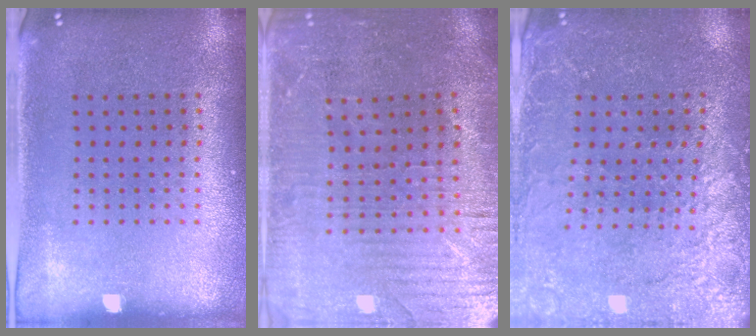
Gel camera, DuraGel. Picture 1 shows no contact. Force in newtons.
{"total": 2.2, "press": 2.2, "slide": 0.5}
{"total": 2.7, "press": 2.7, "slide": 0.5}